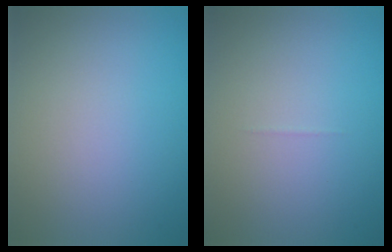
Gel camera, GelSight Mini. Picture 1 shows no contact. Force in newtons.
{"total": 0.0}